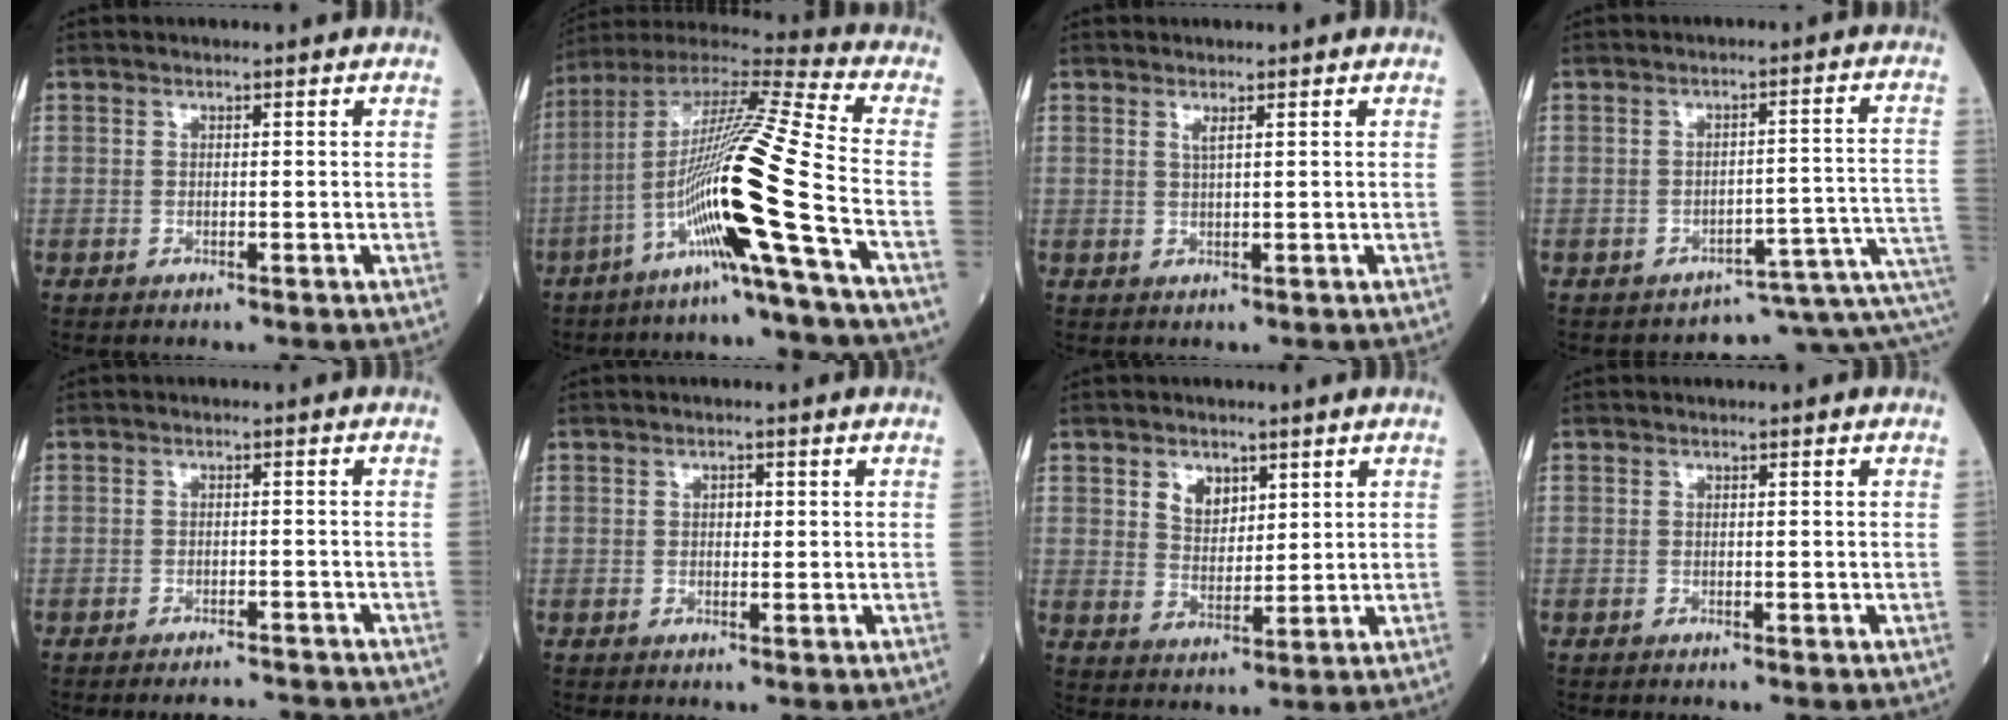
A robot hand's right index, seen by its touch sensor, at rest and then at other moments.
{"total": 19.0, "force": [-7.2, -2.3, 17.5], "torque": [-0.346, -0.012, -0.145]}
{"total": 1.1, "force": [0.6, -0.1, 0.9], "torque": [-0.022, -0.005, 0.012]}
{"total": 5.9, "force": [-4.3, 1.2, 3.9], "torque": [-0.031, 0.069, -0.044]}
{"total": 3.4, "force": [-3.4, -0.1, 0.2], "torque": [0.002, -0.007, -0.050]}
{"total": 1.0, "force": [0.1, 0.7, 0.7], "torque": [-0.009, 0.003, 0.000]}
{"total": 4.5, "force": [2.3, 2.9, 2.4], "torque": [-0.044, 0.003, 0.048]}
{"total": 0.0}